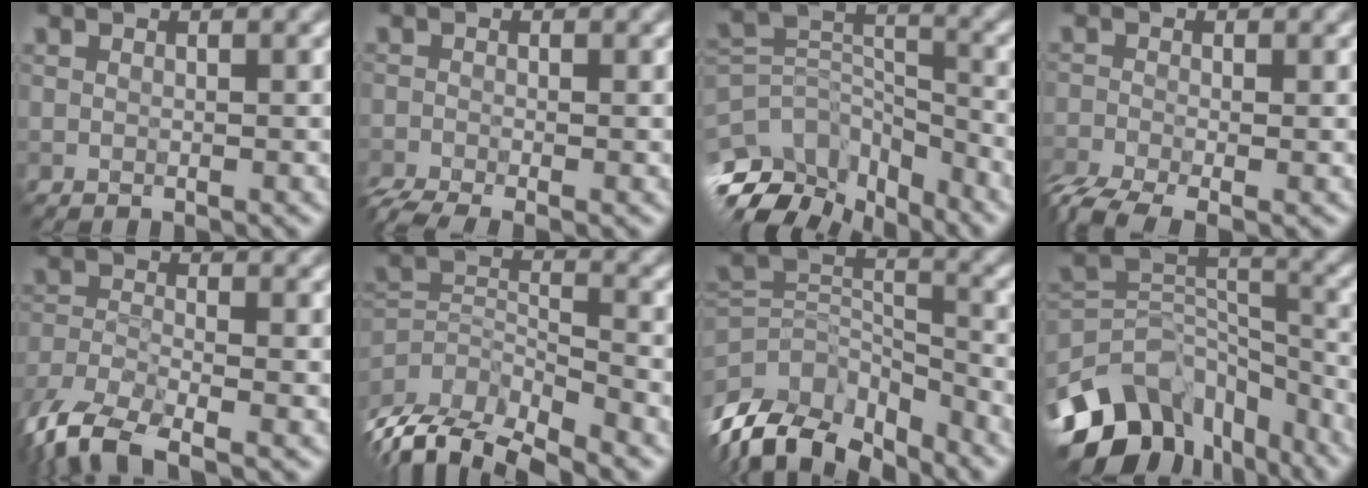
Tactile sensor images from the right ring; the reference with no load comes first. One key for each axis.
{"total": 3.8, "fx": -3.0, "fy": 1.0, "fz": 2.2, "tx": -0.024, "ty": -0.008, "tz": -0.042}
{"total": 10.5, "fx": -8.8, "fy": 4.6, "fz": 3.4, "tx": -0.077, "ty": 0.008, "tz": -0.148}
{"total": 4.1, "fx": -3.3, "fy": 1.0, "fz": 2.4, "tx": -0.048, "ty": -0.010, "tz": -0.057}
{"total": 7.4, "fx": -6.0, "fy": 2.0, "fz": 3.9, "tx": -0.085, "ty": -0.017, "tz": -0.113}
{"total": 8.6, "fx": -7.0, "fy": 2.6, "fz": 4.1, "tx": -0.087, "ty": -0.008, "tz": -0.120}
{"total": 11.8, "fx": -9.3, "fy": 5.4, "fz": 4.9, "tx": -0.107, "ty": 0.007, "tz": -0.158}
{"total": 12.6, "fx": -9.3, "fy": 7.3, "fz": 4.3, "tx": -0.083, "ty": 0.016, "tz": -0.146}